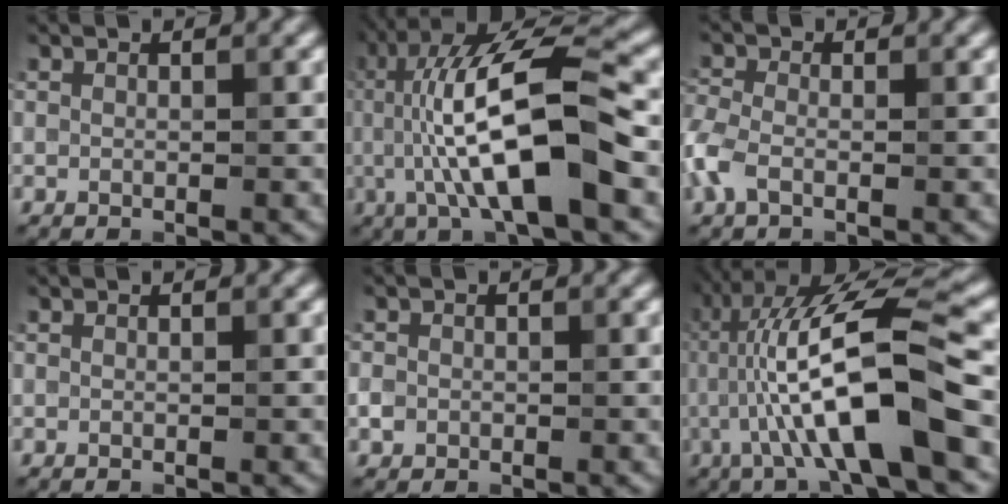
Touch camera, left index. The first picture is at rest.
{"total": 11.6, "force": [-0.8, 2.9, 11.2], "torque": [-0.197, 0.015, -0.016]}
{"total": 2.7, "force": [-1.1, 1.7, 1.8], "torque": [-0.050, 0.004, -0.035]}
{"total": 0.0}
{"total": 1.2, "force": [-0.3, 1.1, 0.3], "torque": [0.000, -0.002, -0.010]}
{"total": 12.1, "force": [-1.6, 2.3, 11.8], "torque": [-0.205, 0.021, -0.031]}